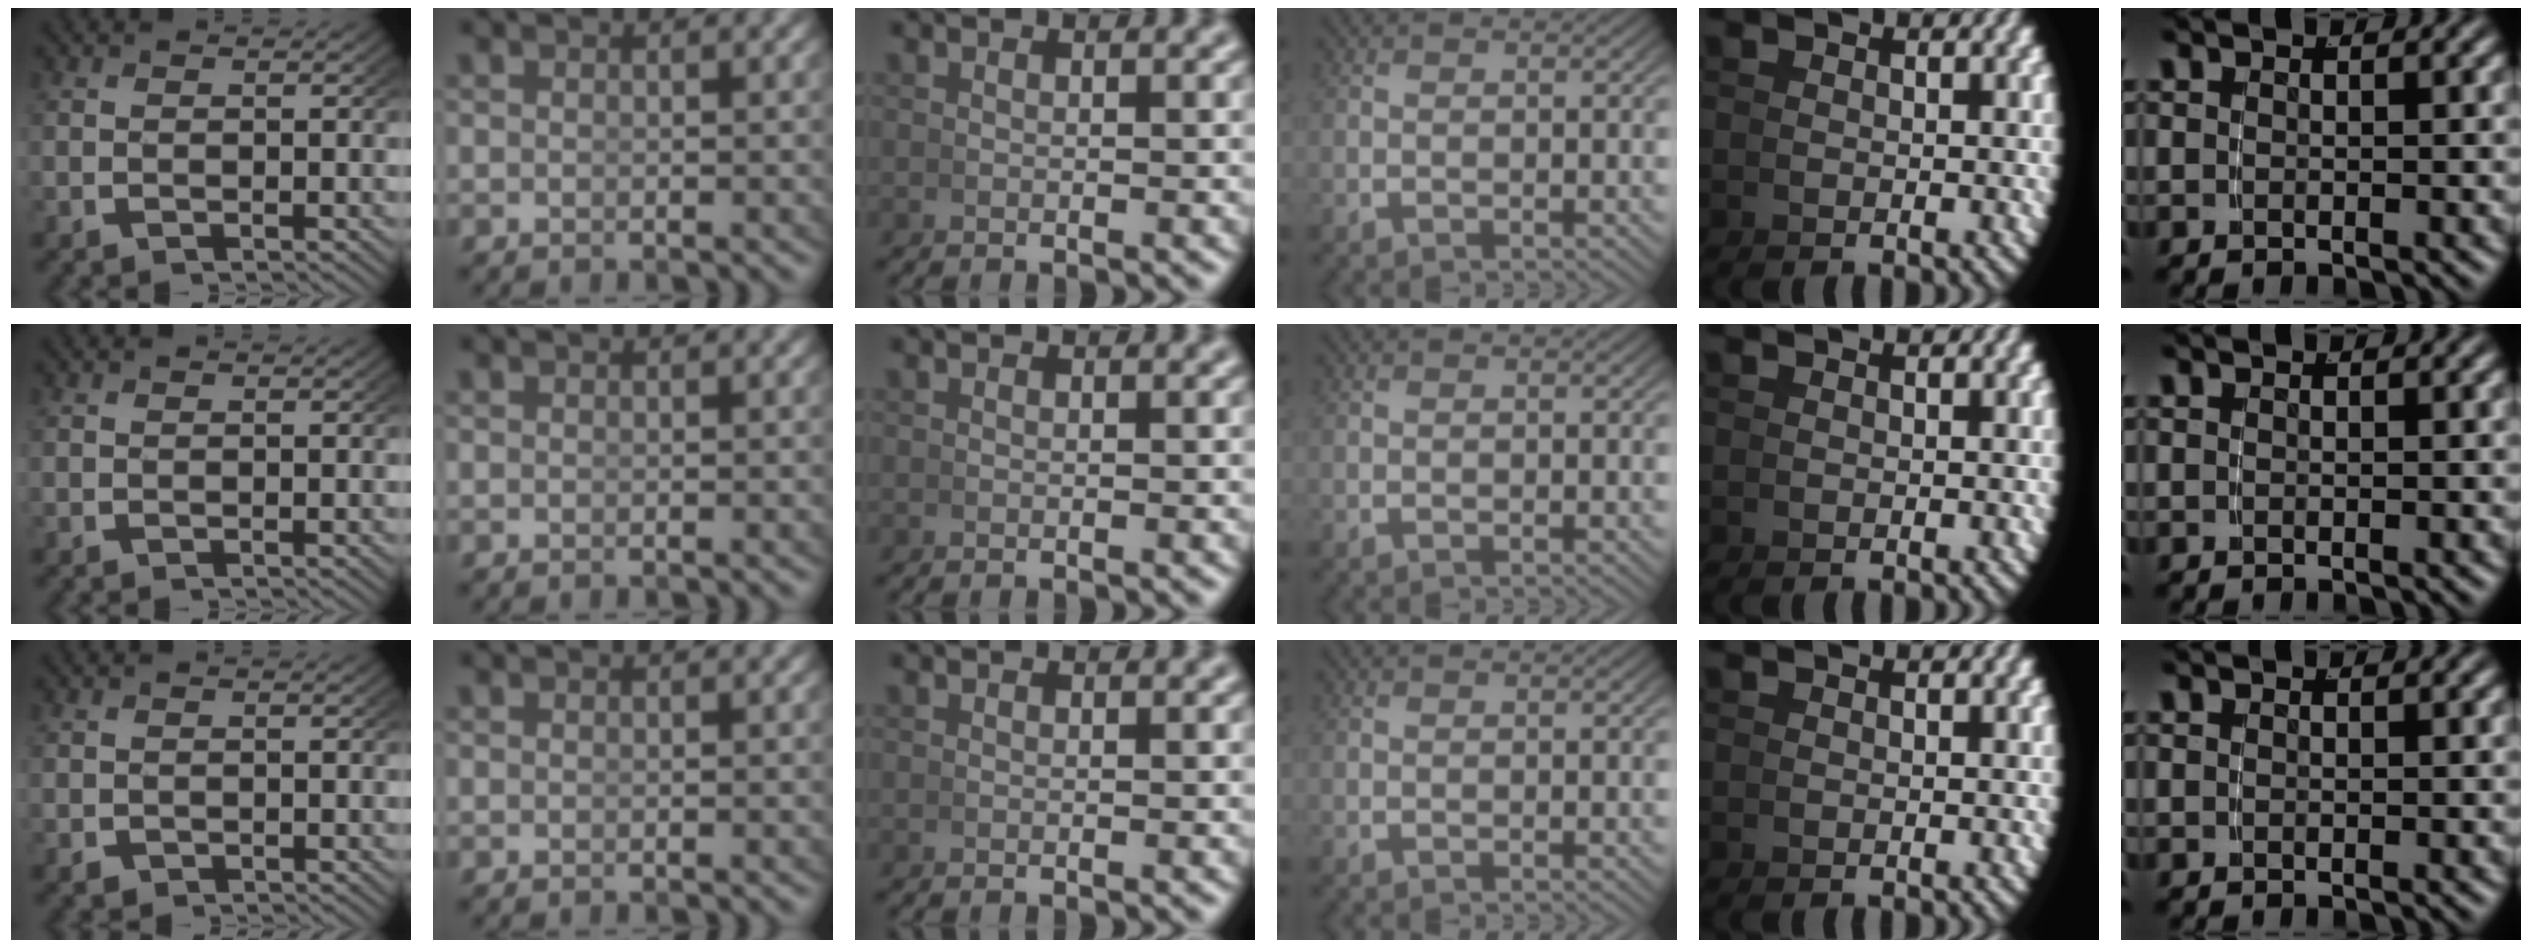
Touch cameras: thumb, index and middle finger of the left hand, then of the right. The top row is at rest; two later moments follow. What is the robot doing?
{"motion": "grasp_and_lifting", "object": "photo album"}